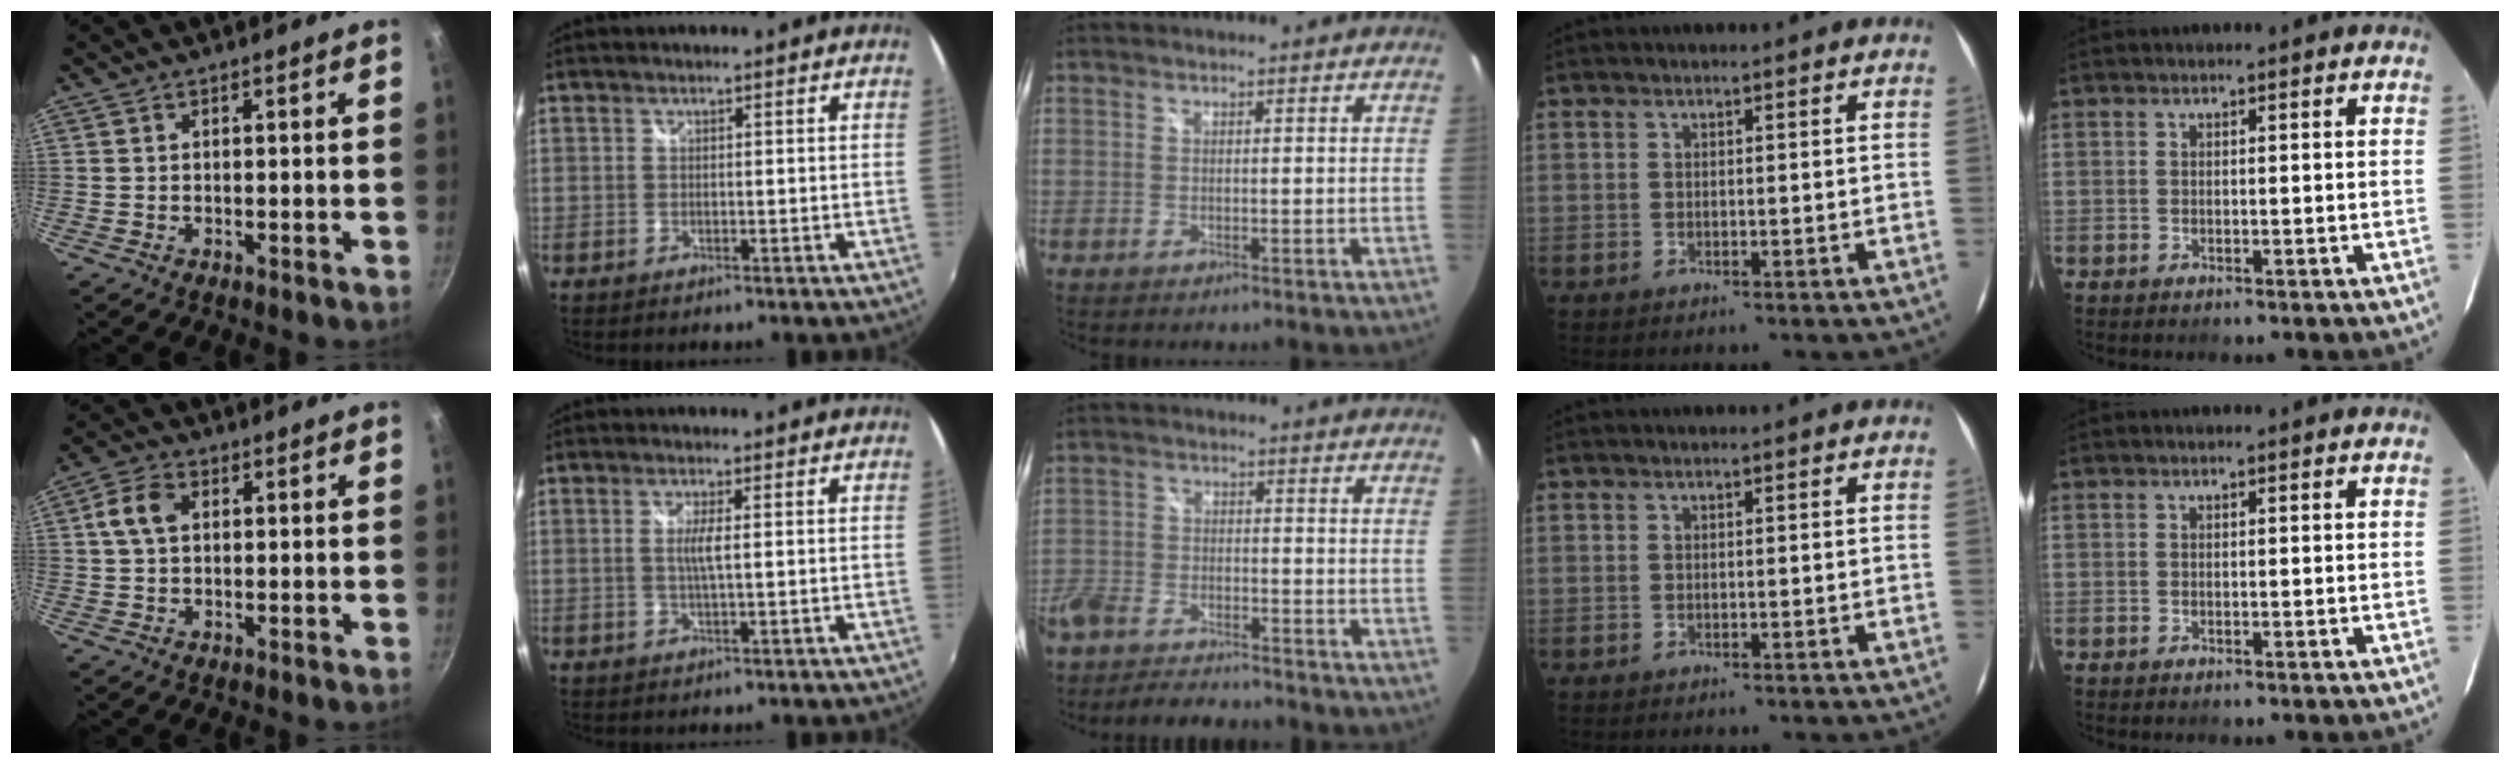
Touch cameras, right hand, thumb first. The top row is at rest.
{"thumb": {"total": 5.6, "force": [1.1, 3.7, 4.1], "torque": [-0.081, 0.014, 0.016]}, "index": {"total": 2.8, "force": [0.2, 0.0, 2.7], "torque": [-0.052, -0.003, 0.002]}, "middle": {"total": 11.3, "force": [-9.5, 4.2, 4.5], "torque": [-0.128, -0.011, -0.164]}}